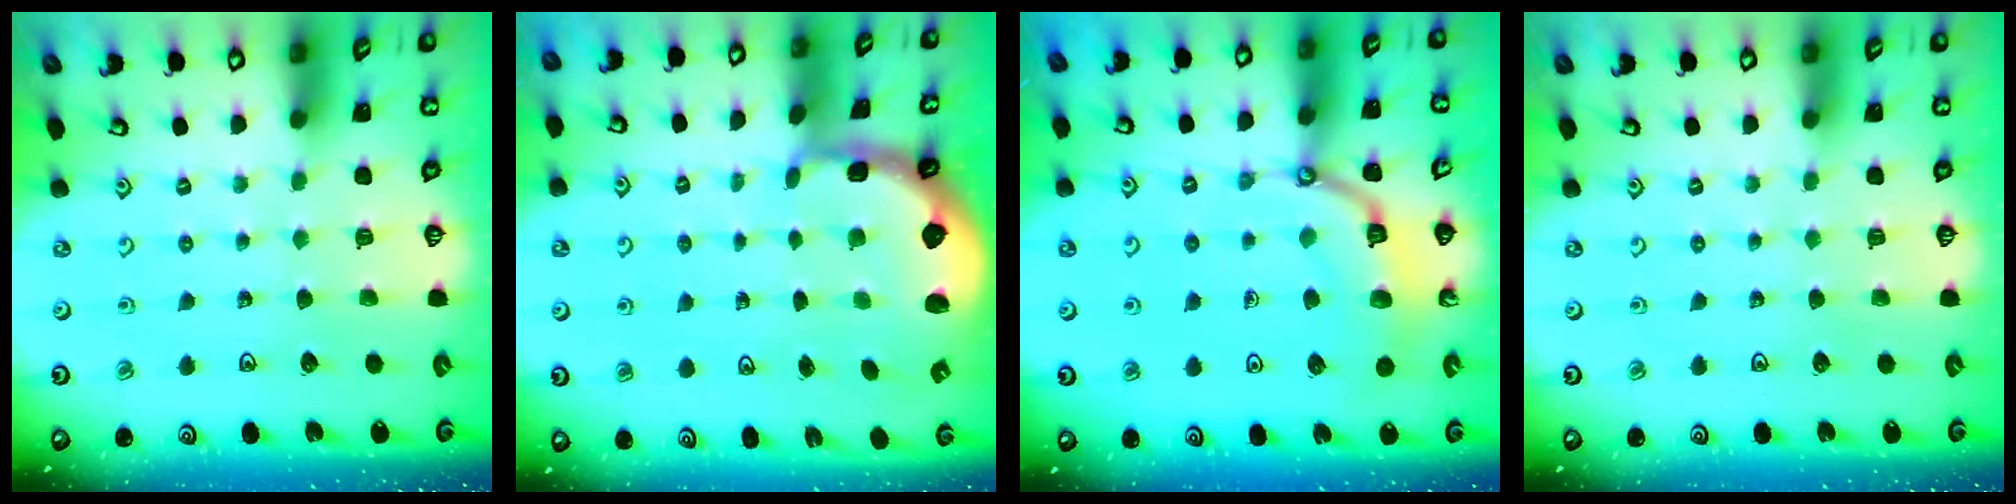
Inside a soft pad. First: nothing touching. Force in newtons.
{"total": 2.4, "press": 1.7, "slide": 1.7}
{"total": 8.0, "press": 8.0, "slide": 0.3}
{"total": 0.0}